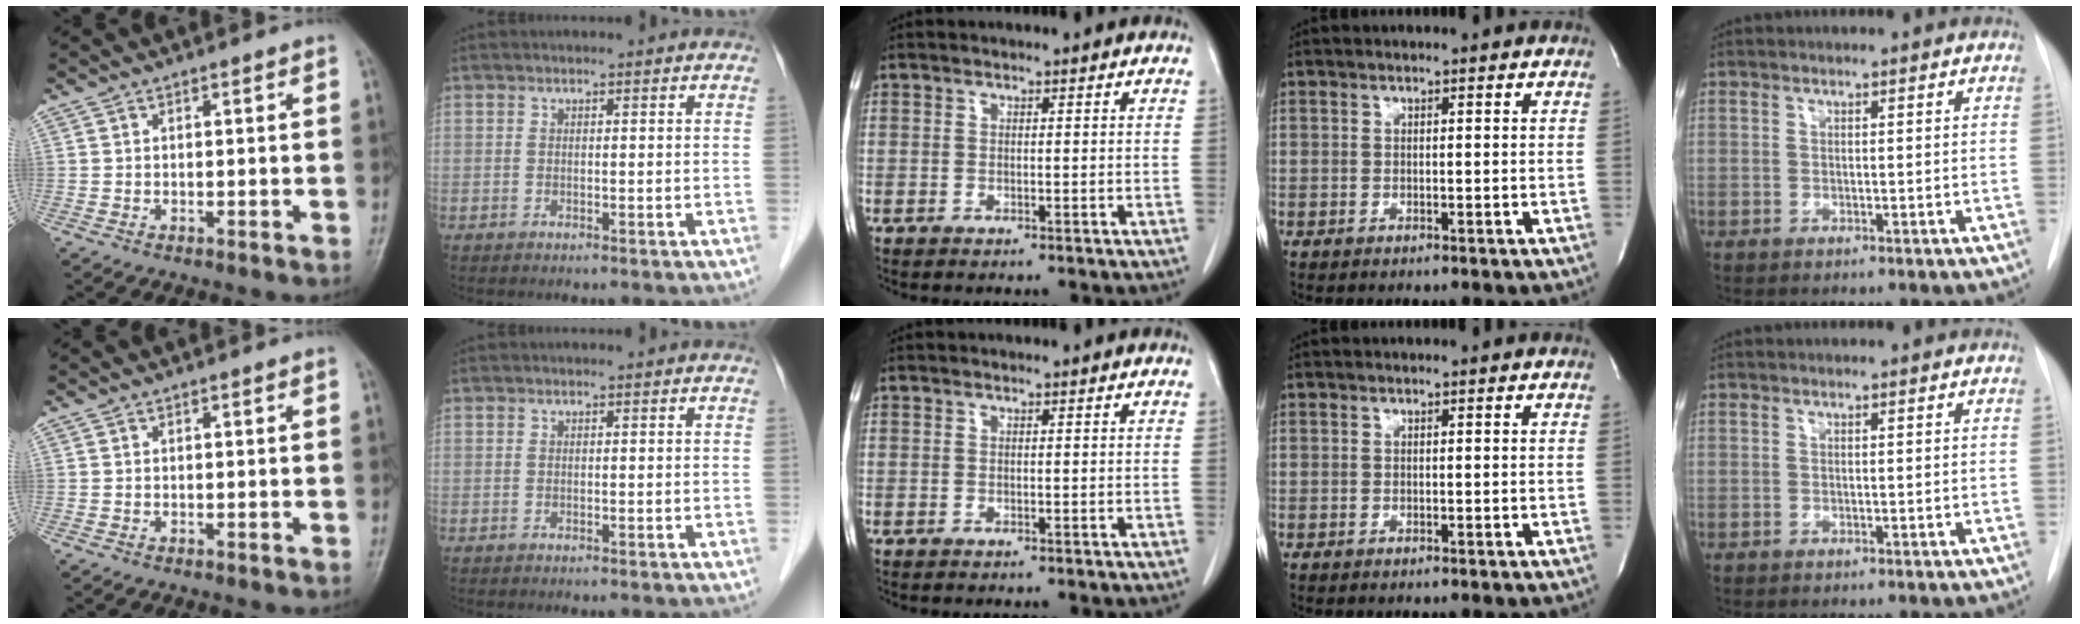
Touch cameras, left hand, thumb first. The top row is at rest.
{}